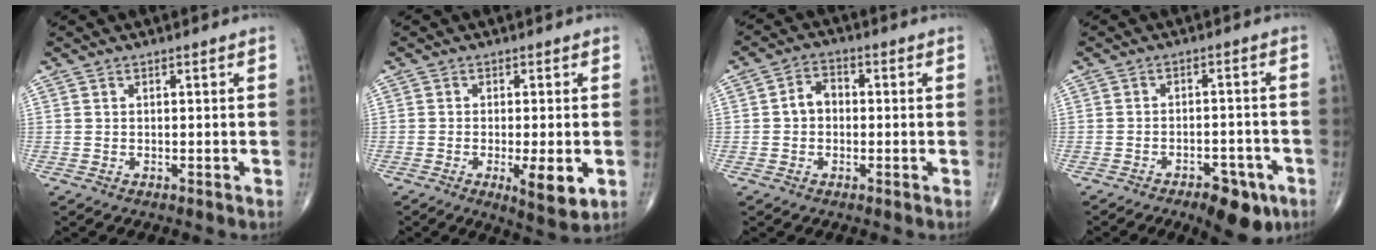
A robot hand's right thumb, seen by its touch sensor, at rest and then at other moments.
{"total": 6.9, "force": [-1.9, 1.9, 6.4], "torque": [-0.099, -0.017, -0.027]}
{"total": 4.3, "force": [-0.2, 3.4, 2.7], "torque": [-0.034, 0.019, -0.013]}
{"total": 8.2, "force": [-5.0, 3.8, 5.4], "torque": [-0.060, 0.026, -0.068]}